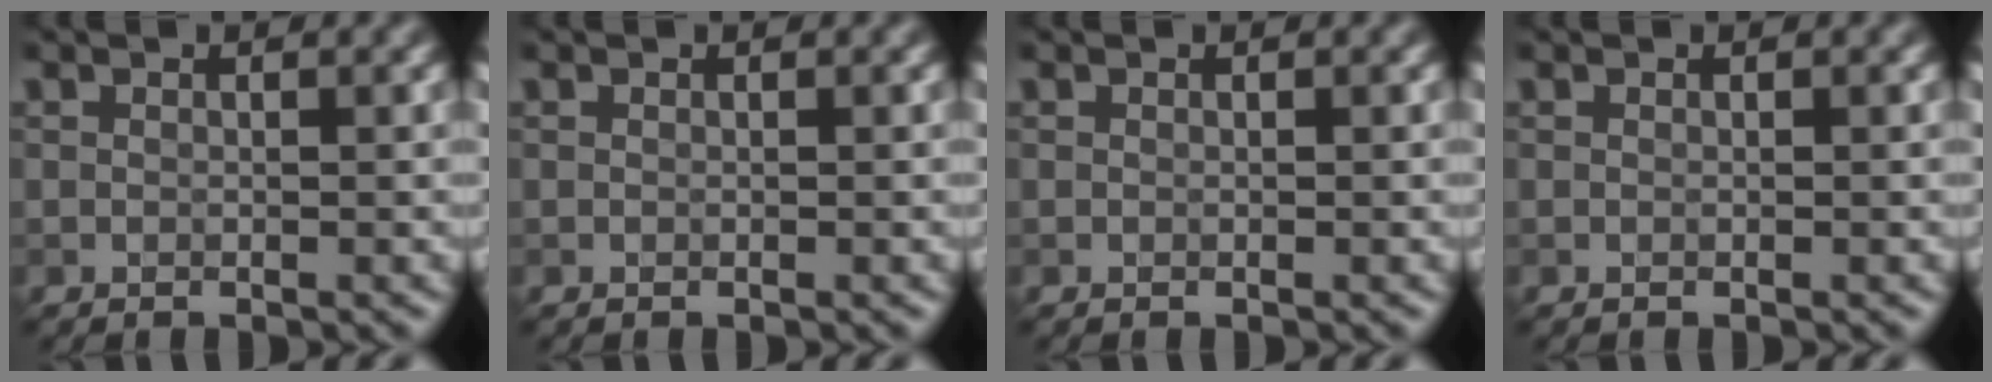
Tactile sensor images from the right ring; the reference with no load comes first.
{"total": 0.0}
{"total": 0.0}
{"total": 0.0}